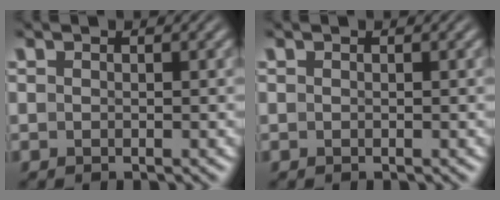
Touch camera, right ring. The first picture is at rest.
{"total": 0.0}